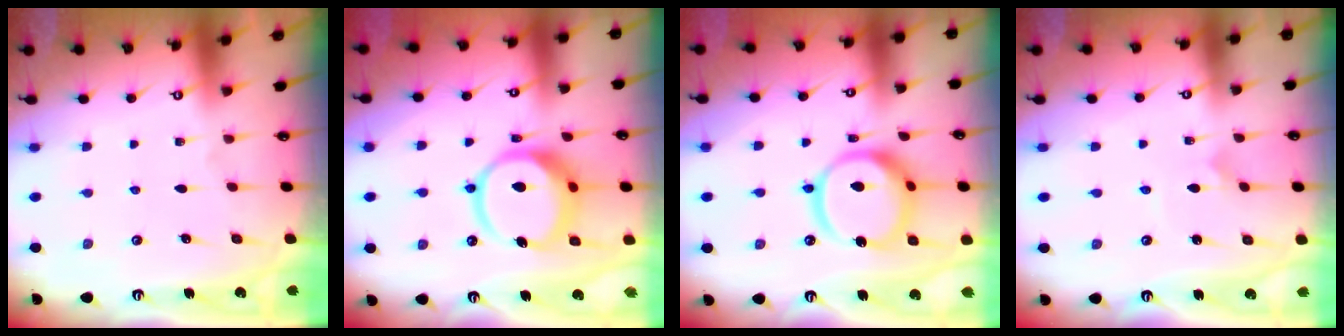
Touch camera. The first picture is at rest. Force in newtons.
{"total": 14.0, "press": 13.9, "slide": 1.9}
{"total": 16.2, "press": 16.0, "slide": 2.3}
{"total": 2.1, "press": 2.1, "slide": 0.1}